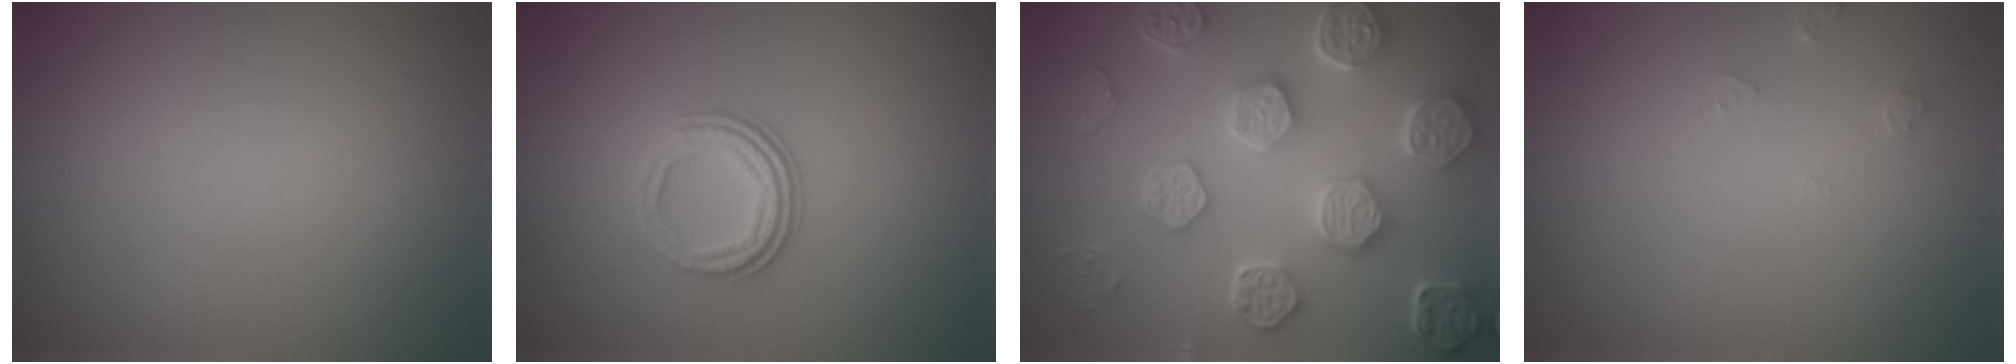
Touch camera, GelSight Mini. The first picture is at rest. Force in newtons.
{"total": 3.0, "press": 2.3, "slide": 2.0}
{"total": 7.5, "press": 6.2, "slide": 4.2}
{"total": 0.9, "press": 0.9, "slide": 0.2}